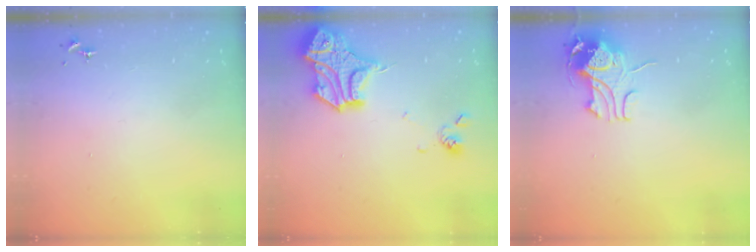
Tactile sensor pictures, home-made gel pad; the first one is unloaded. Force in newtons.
{"total": 19.9, "press": 19.8, "slide": 1.8}
{"total": 9.3, "press": 9.3, "slide": 0.8}